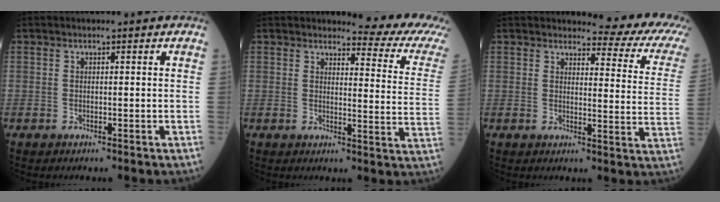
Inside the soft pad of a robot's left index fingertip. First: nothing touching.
{"total": 10.4, "force": [10.0, -0.2, 2.8], "torque": [-0.024, -0.074, 0.095]}
{"total": 12.3, "force": [11.3, 1.7, 4.7], "torque": [-0.037, -0.063, 0.099]}